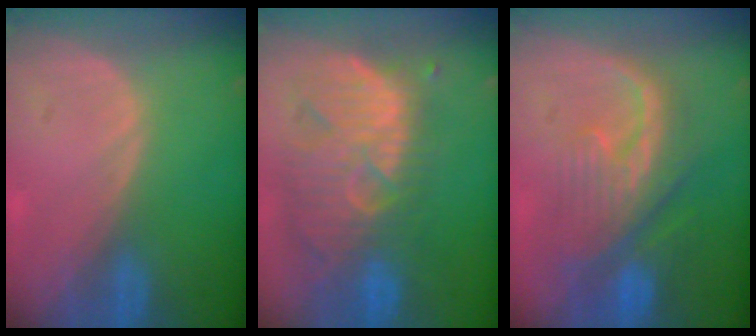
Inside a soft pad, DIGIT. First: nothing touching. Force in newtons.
{"total": 12.1, "press": 11.0, "slide": 5.1}
{"total": 9.7, "press": 9.2, "slide": 3.2}